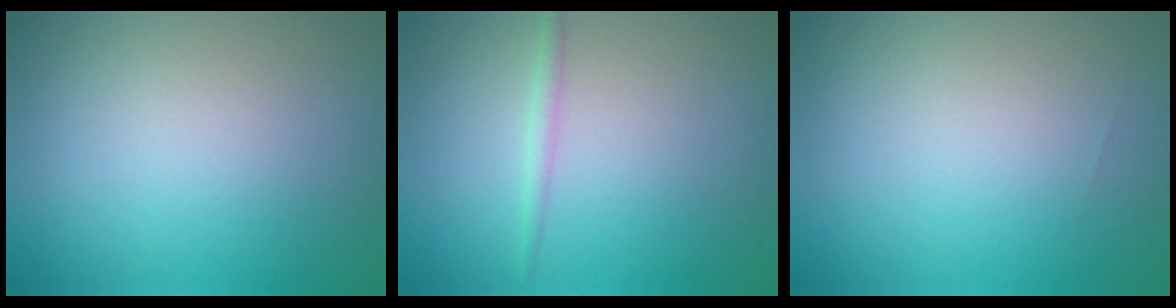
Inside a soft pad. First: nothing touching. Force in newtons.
{"total": 1.0, "press": 1.0, "slide": 0.1}
{"total": 0.0}